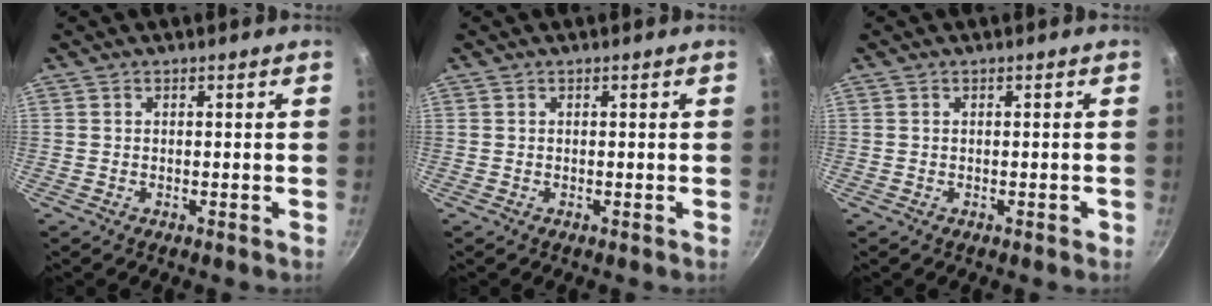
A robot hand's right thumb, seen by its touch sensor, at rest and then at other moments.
{"total": 0.0}
{"total": 0.6, "force": [-0.3, 0.3, 0.4], "torque": [-0.001, 0.004, -0.002]}